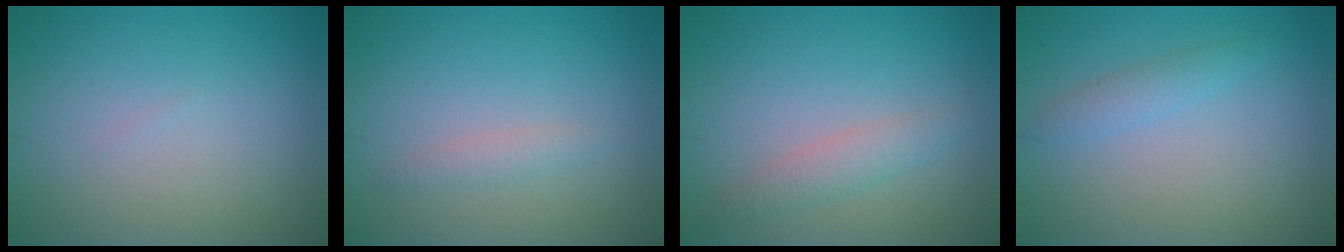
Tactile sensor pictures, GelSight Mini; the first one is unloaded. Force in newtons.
{"total": 1.2, "press": 1.2, "slide": 0.0}
{"total": 2.0, "press": 2.0, "slide": 0.1}
{"total": 1.5, "press": 1.5, "slide": 0.1}